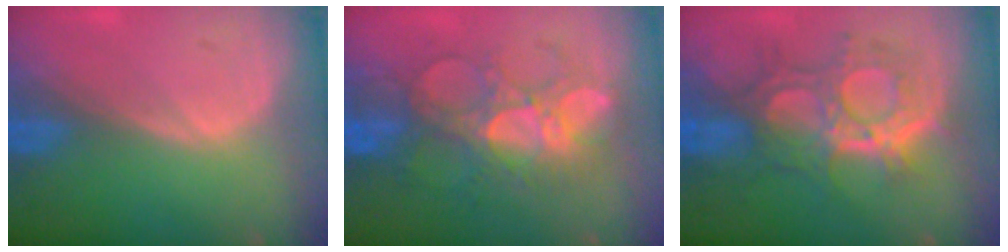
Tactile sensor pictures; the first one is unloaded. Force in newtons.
{"total": 9.3, "press": 8.9, "slide": 2.6}
{"total": 9.5, "press": 9.3, "slide": 2.0}